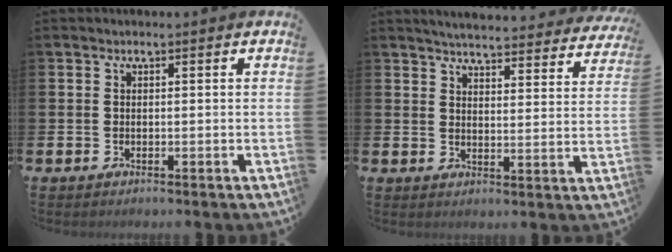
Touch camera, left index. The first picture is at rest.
{"total": 4.8, "force": [4.8, 0.3, 0.8], "torque": [-0.028, -0.037, 0.081]}